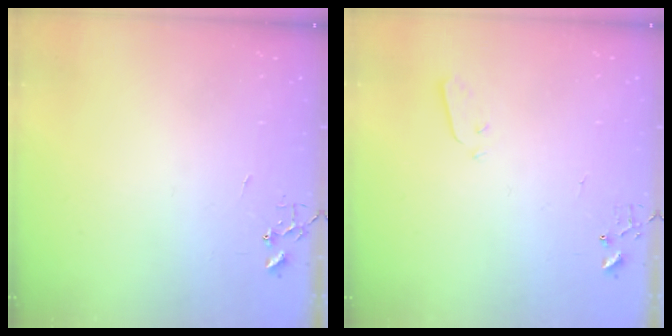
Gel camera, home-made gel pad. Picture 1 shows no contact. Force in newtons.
{"total": 3.0, "press": 2.9, "slide": 0.3}